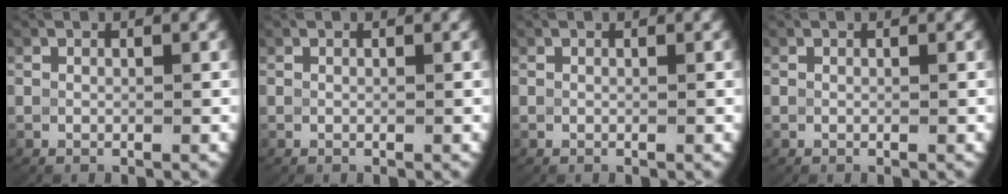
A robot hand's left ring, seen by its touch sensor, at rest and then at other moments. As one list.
[{"total": 0.0}, {"total": 0.0}, {"total": 0.0}]